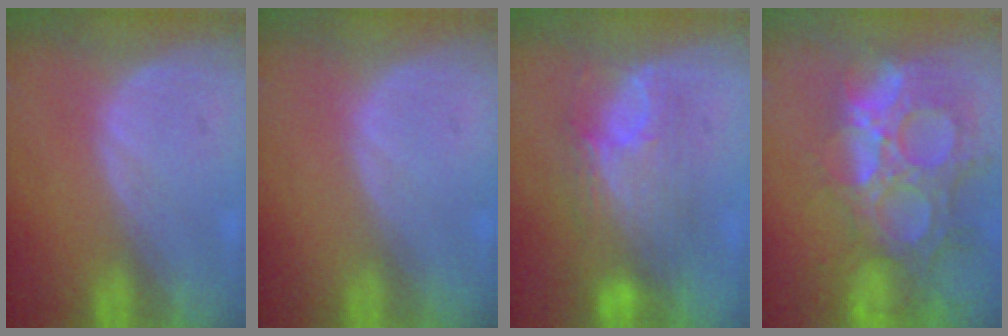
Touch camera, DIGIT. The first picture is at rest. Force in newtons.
{"total": 0.0}
{"total": 8.1, "press": 7.8, "slide": 2.1}
{"total": 14.8, "press": 12.3, "slide": 8.2}